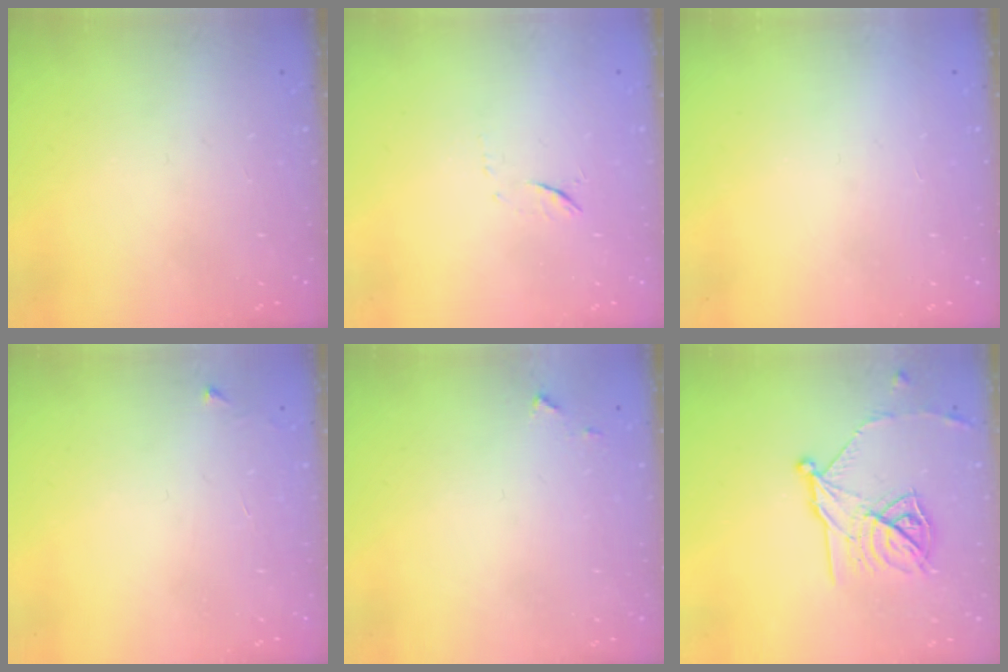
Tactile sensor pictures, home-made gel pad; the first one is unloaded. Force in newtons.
{"total": 5.0, "press": 4.8, "slide": 1.4}
{"total": 1.5, "press": 1.5, "slide": 0.1}
{"total": 2.6, "press": 2.6, "slide": 0.3}
{"total": 4.3, "press": 4.2, "slide": 0.5}
{"total": 14.7, "press": 14.7, "slide": 0.6}